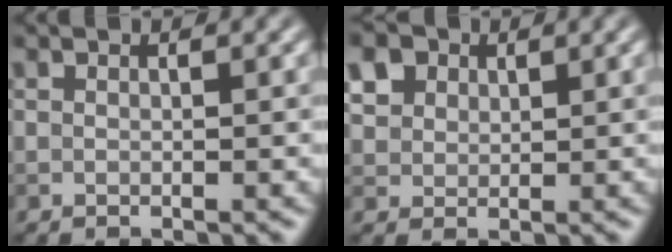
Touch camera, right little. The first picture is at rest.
{"total": 5.4, "force": [2.8, 3.9, 2.5], "torque": [-0.088, 0.016, 0.053]}